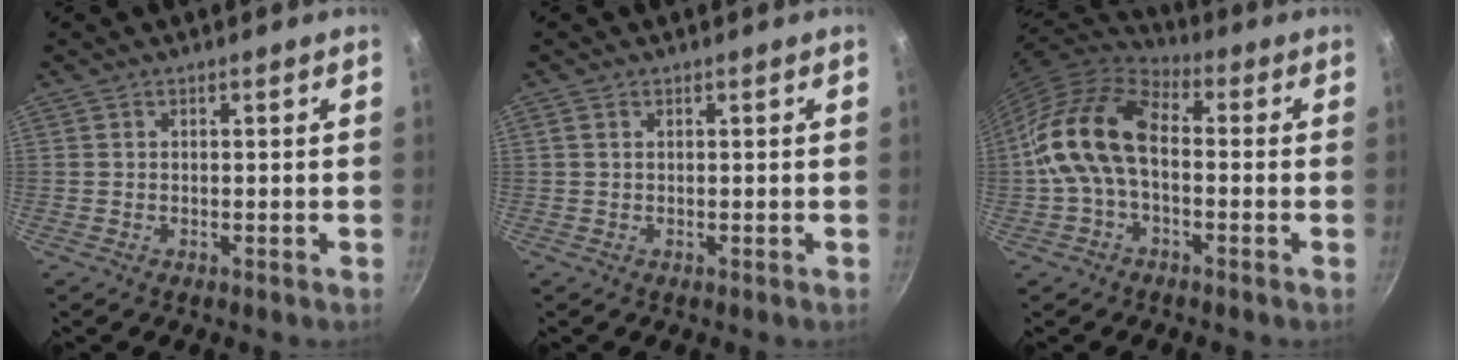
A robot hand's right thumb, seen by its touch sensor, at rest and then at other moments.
{"total": 0.8, "force": [0.3, 0.5, 0.6], "torque": [-0.012, 0.002, 0.004]}
{"total": 14.2, "force": [-1.0, 8.9, 11.1], "torque": [-0.194, 0.041, -0.035]}